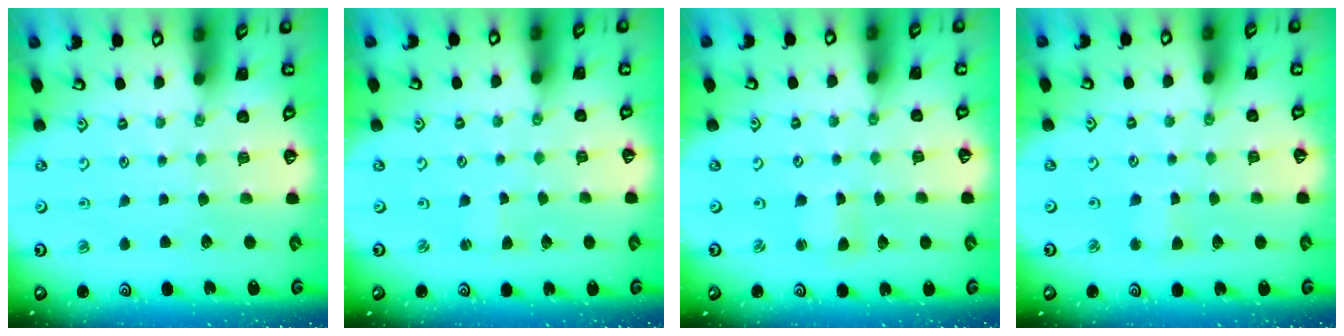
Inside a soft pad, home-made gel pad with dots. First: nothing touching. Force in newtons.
{"total": 1.6, "press": 1.6, "slide": 0.1}
{"total": 1.4, "press": 1.3, "slide": 0.3}
{"total": 2.5, "press": 2.5, "slide": 0.3}